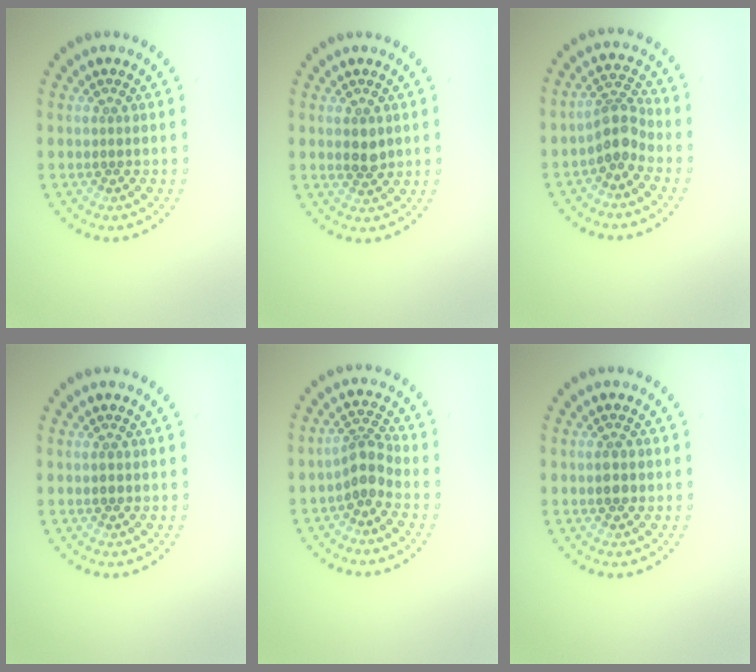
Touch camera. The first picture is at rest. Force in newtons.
{"total": 1.9, "press": 1.8, "slide": 0.3}
{"total": 2.8, "press": 2.2, "slide": 1.8}
{"total": 1.0, "press": 0.9, "slide": 0.2}
{"total": 2.7, "press": 2.1, "slide": 1.8}
{"total": 1.2, "press": 1.2, "slide": 0.1}